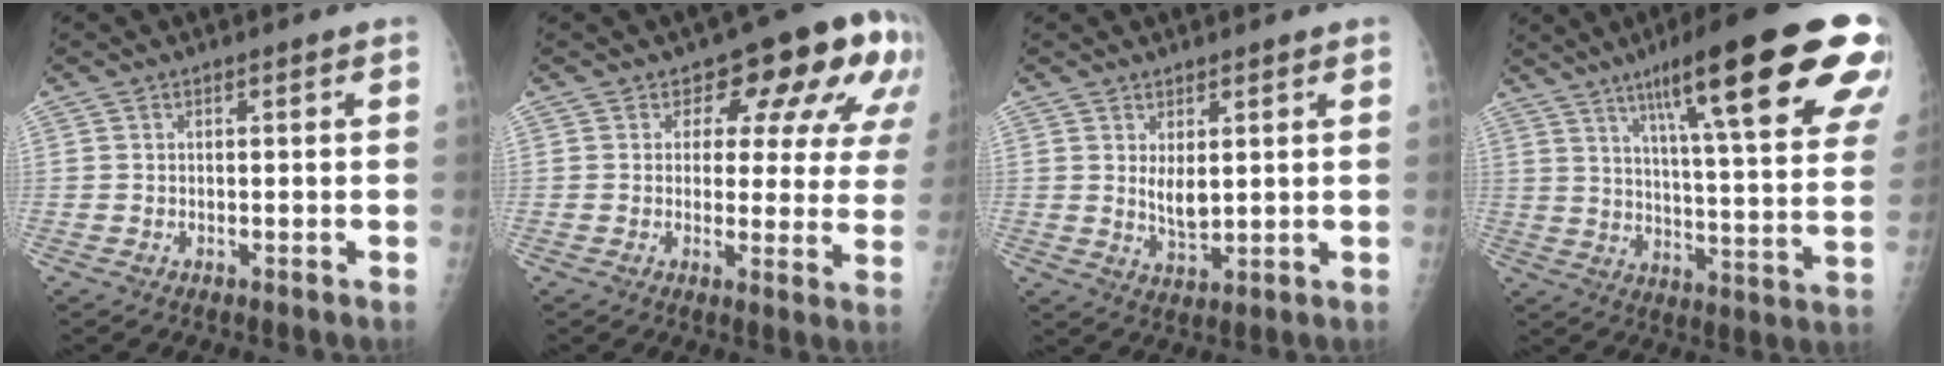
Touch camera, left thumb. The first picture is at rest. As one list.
[{"total": 13.8, "force": [7.3, 7.6, 8.9], "torque": [-0.052, -0.031, 0.071]}, {"total": 4.7, "force": [1.4, 2.4, 3.8], "torque": [-0.058, -0.019, 0.031]}, {"total": 28.7, "force": [15.7, 4.8, 23.5], "torque": [-0.300, -0.032, 0.226]}]